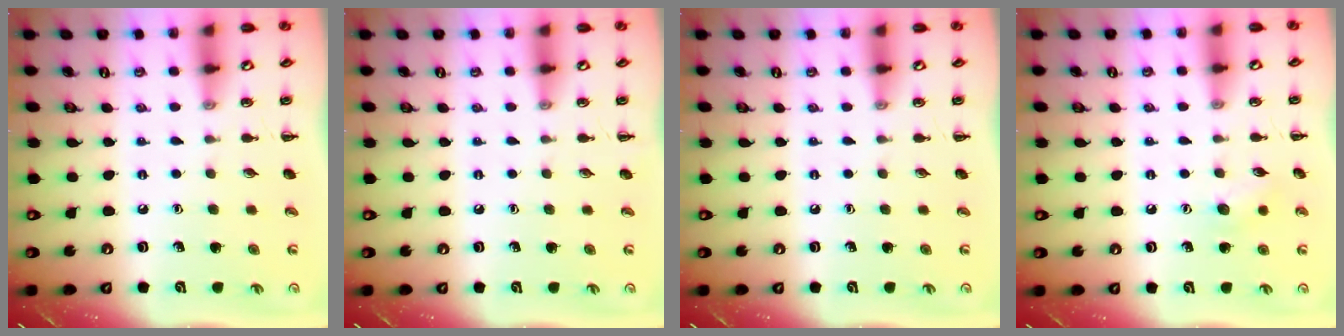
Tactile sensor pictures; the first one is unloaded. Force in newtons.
{"total": 0.0}
{"total": 0.0}
{"total": 6.3, "press": 6.1, "slide": 1.5}